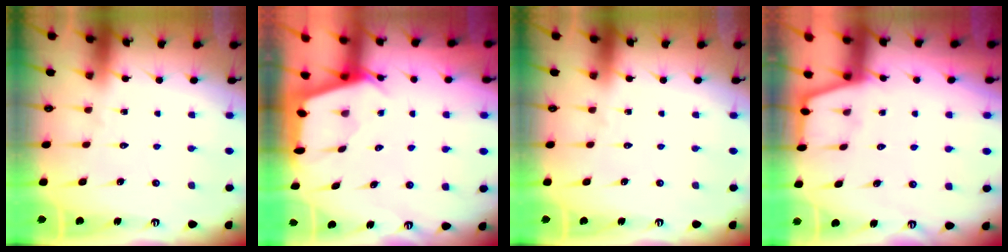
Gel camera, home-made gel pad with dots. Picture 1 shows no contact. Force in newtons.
{"total": 2.4, "press": 2.4, "slide": 0.3}
{"total": 0.0}
{"total": 1.5, "press": 1.5, "slide": 0.2}